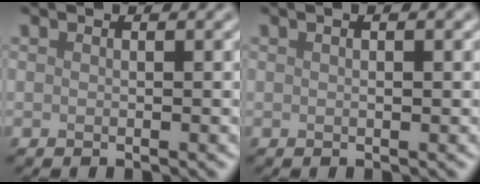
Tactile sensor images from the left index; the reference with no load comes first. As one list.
[{"total": 1.6, "force": [0.8, 0.5, 1.4], "torque": [-0.011, -0.008, 0.005]}]